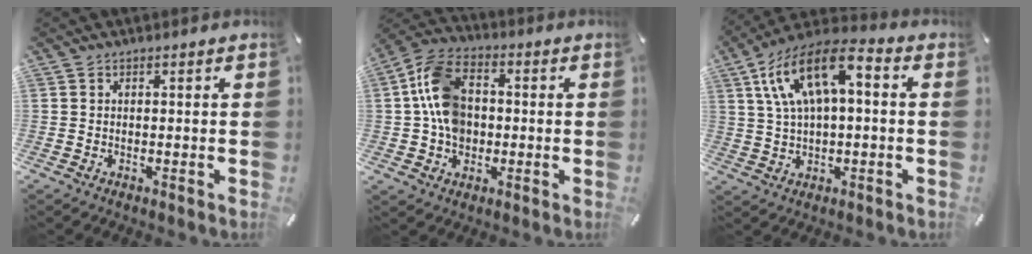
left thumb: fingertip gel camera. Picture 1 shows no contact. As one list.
[{"total": 11.5, "force": [0.0, 9.1, 7.0], "torque": [-0.166, 0.022, 0.004]}, {"total": 13.2, "force": [4.2, 6.5, 10.7], "torque": [-0.219, -0.002, 0.078]}]